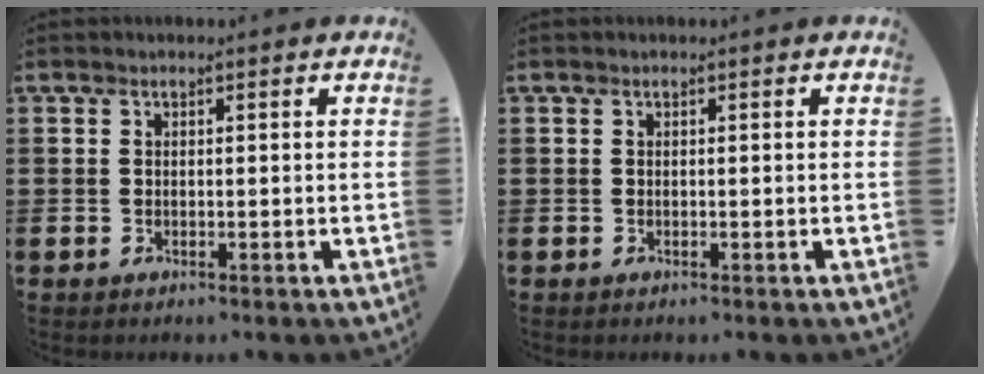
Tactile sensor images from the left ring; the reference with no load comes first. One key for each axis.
{"total": 0.0}